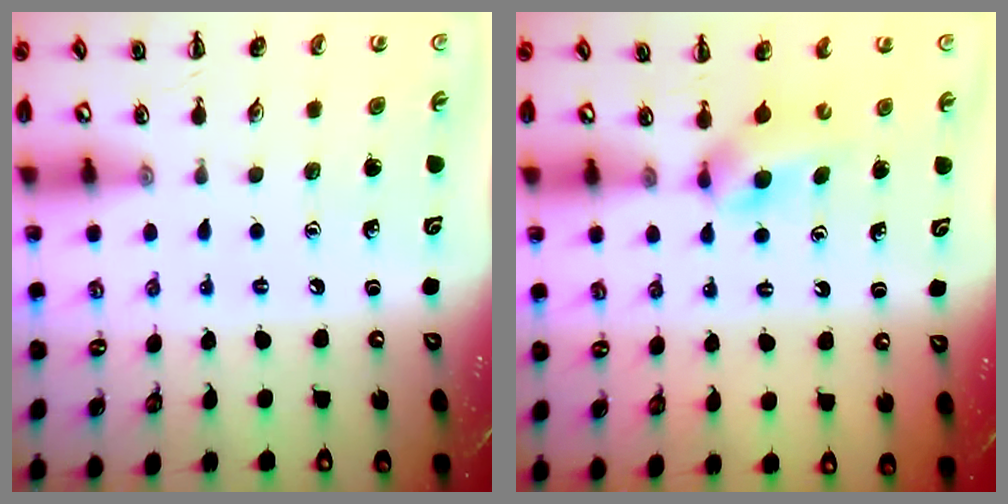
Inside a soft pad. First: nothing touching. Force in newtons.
{"total": 3.9, "press": 3.6, "slide": 1.3}